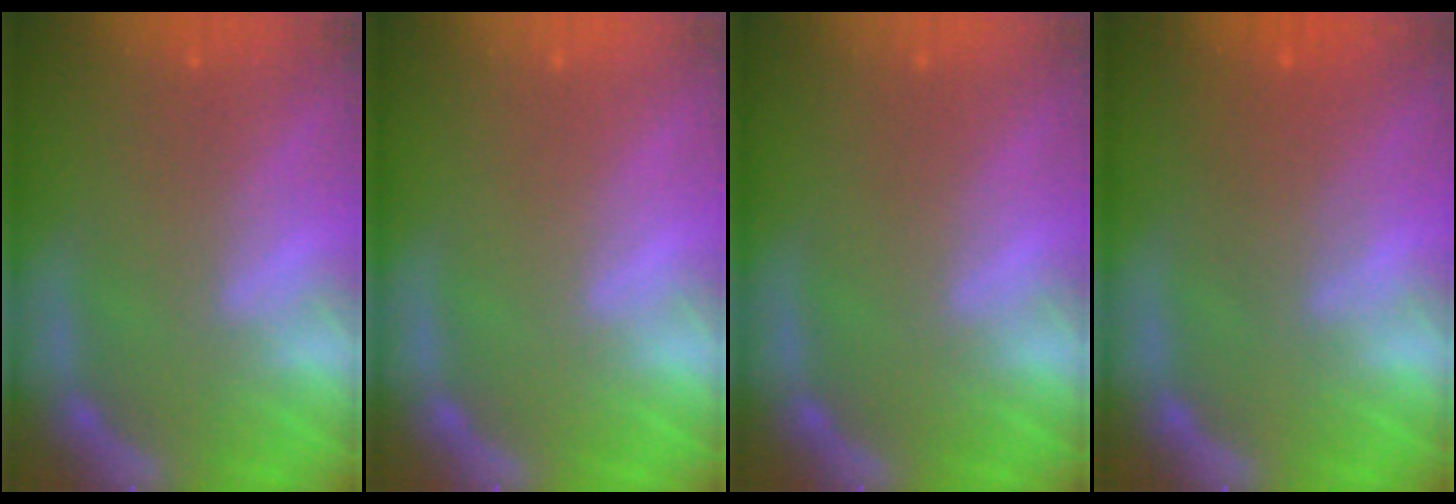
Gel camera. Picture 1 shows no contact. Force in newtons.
{"total": 0.0}
{"total": 0.0}
{"total": 3.6}